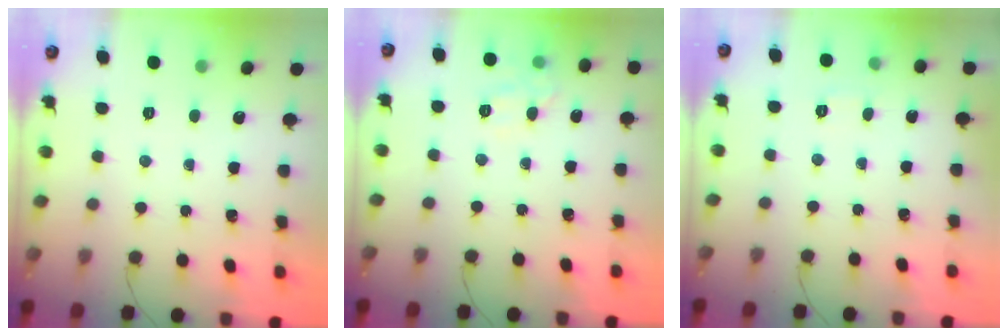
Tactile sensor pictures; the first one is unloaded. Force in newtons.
{"total": 7.3, "press": 7.2, "slide": 0.8}
{"total": 2.0, "press": 1.7, "slide": 1.0}